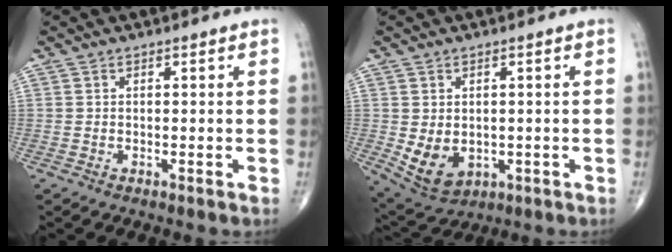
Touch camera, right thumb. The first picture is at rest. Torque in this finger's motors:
{"motor_torque": [-0.11, 0.39, -0.16, -0.10, 0.19]}